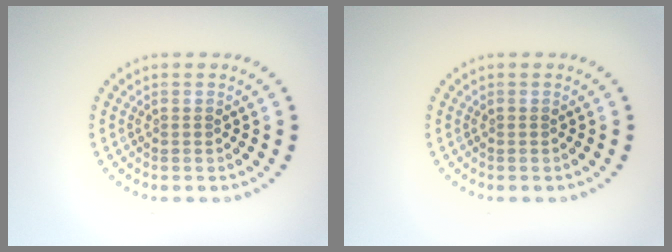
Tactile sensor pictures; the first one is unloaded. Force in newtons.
{"total": 0.0}